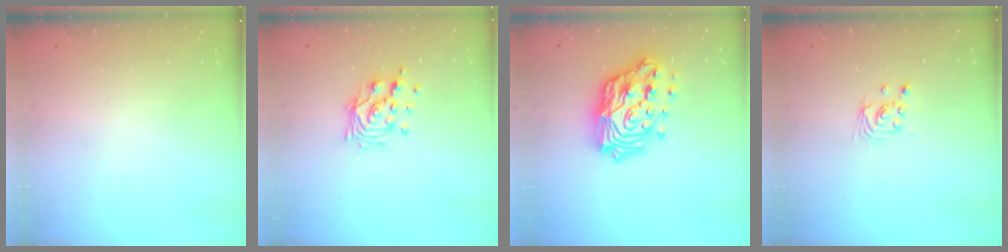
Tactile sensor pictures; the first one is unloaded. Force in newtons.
{"total": 11.1, "press": 11.0, "slide": 0.9}
{"total": 19.2, "press": 19.1, "slide": 1.8}
{"total": 2.5, "press": 2.5, "slide": 0.1}